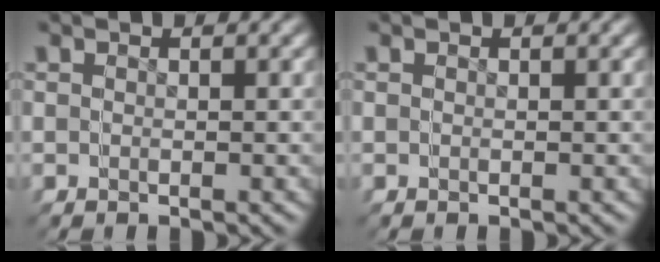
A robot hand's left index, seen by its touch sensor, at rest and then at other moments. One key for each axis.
{"total": 0.0}